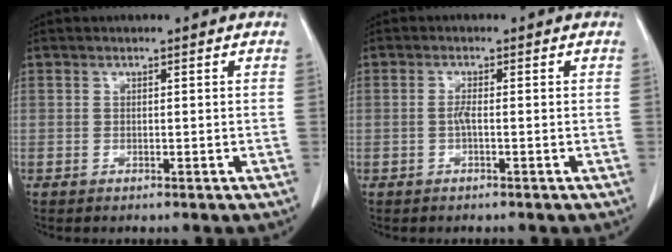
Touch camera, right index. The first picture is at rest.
{"total": 1.3, "force": [-0.3, 0.1, 1.3], "torque": [-0.028, 0.000, -0.007]}